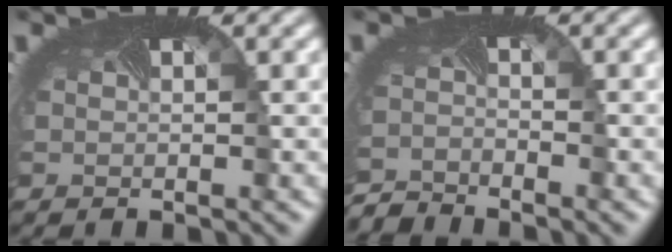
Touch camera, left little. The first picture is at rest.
{"total": 3.1, "force": [-3.1, -0.1, -0.5], "torque": [-0.005, -0.019, -0.064]}